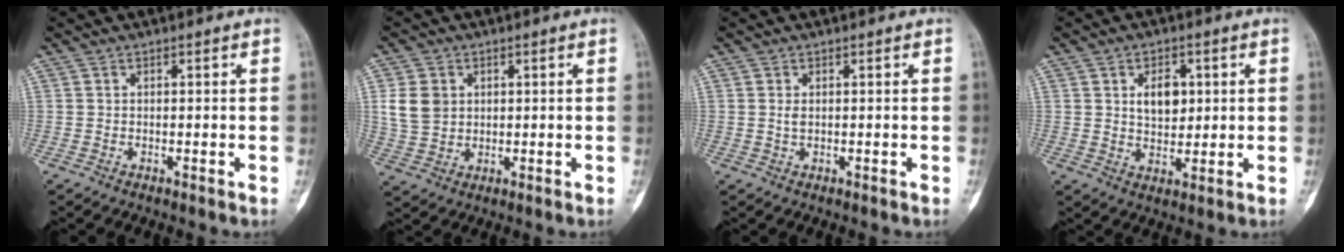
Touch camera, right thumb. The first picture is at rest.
{"total": 6.7, "force": [1.6, 5.5, 3.6], "torque": [-0.058, -0.003, 0.037]}
{"total": 1.0, "force": [0.1, 0.5, 0.8], "torque": [-0.013, -0.002, 0.004]}
{"total": 6.2, "force": [1.6, 4.1, 4.3], "torque": [-0.045, -0.008, 0.029]}